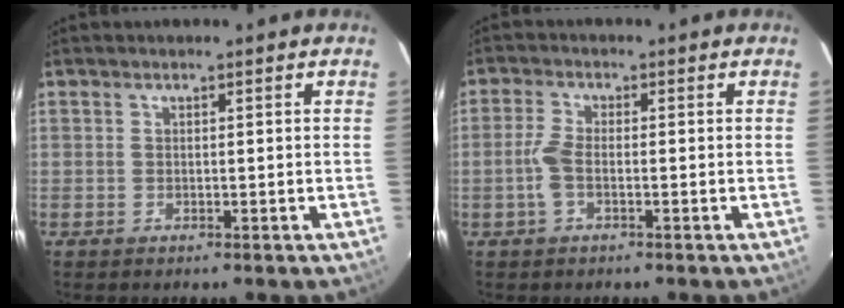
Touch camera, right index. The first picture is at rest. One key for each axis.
{"total": 3.5, "fx": -1.1, "fy": 1.2, "fz": 3.1, "tx": -0.077, "ty": 0.004, "tz": -0.023}